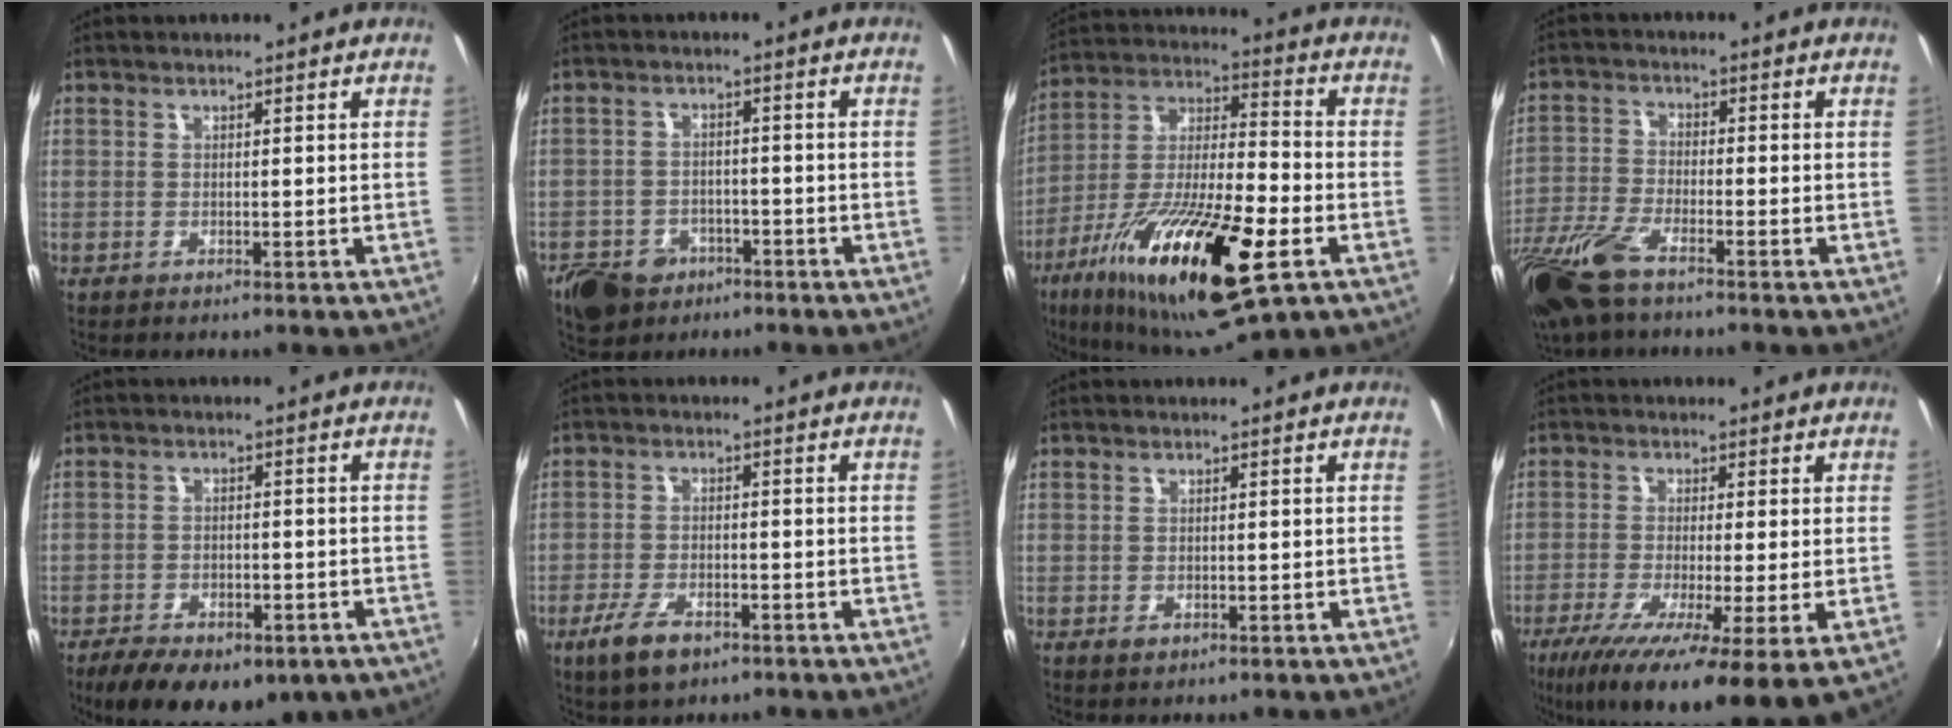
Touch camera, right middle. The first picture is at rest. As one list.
[{"total": 9.6, "force": [-5.7, 6.9, 3.5], "torque": [-0.105, 0.003, -0.083]}, {"total": 25.5, "force": [-11.7, 6.7, 21.6], "torque": [-0.397, -0.052, -0.208]}, {"total": 11.8, "force": [-8.2, 3.6, 7.7], "torque": [-0.184, -0.031, -0.169]}, {"total": 15.6, "force": [-10.2, 7.5, 9.1], "torque": [-0.189, -0.028, -0.140]}, {"total": 7.3, "force": [-4.5, 3.3, 4.7], "torque": [-0.118, -0.015, -0.079]}, {"total": 1.3, "force": [-0.6, 0.9, 0.7], "torque": [-0.013, -0.005, -0.010]}, {"total": 13.9, "force": [-6.0, 1.7, 12.4], "torque": [-0.239, -0.054, -0.103]}]